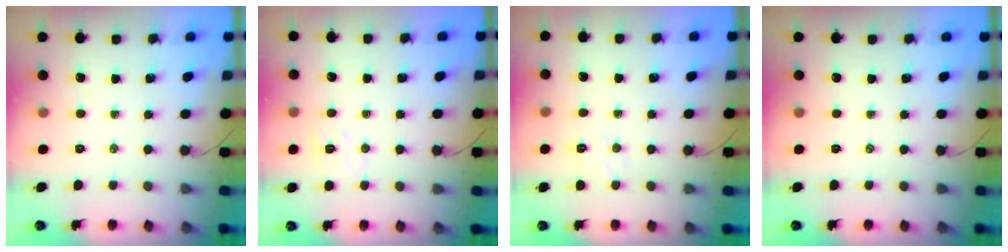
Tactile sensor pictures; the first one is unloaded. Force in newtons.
{"total": 5.9, "press": 5.7, "slide": 1.5}
{"total": 4.7, "press": 4.5, "slide": 1.1}
{"total": 0.0}